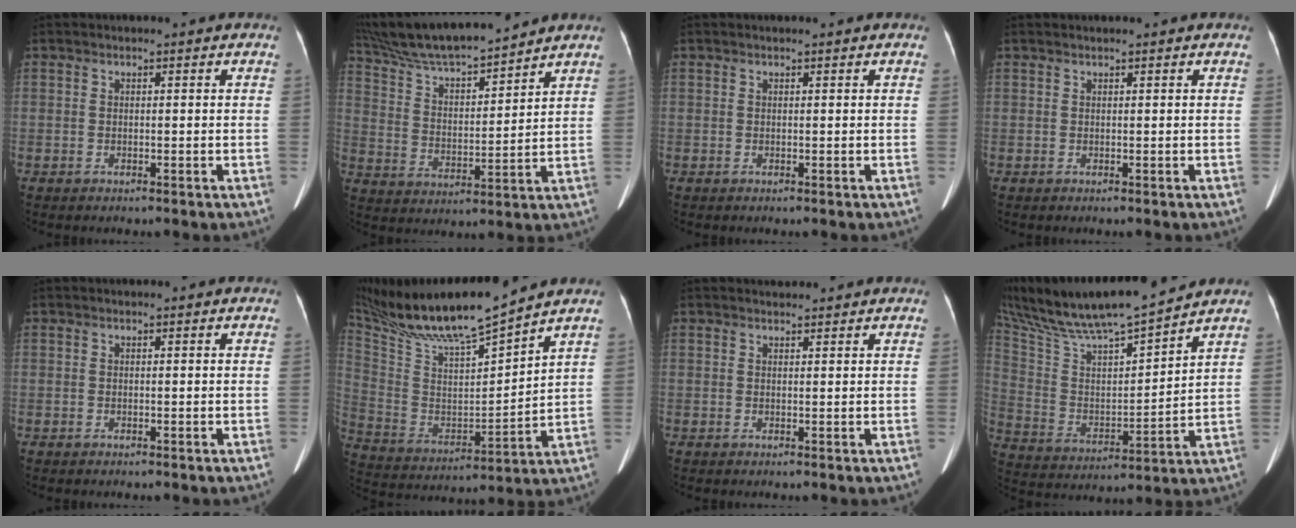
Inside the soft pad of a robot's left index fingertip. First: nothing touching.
{"total": 16.0, "force": [14.5, 1.2, 6.6], "torque": [-0.129, 0.016, 0.262]}
{"total": 0.5, "force": [0.5, 0.0, 0.2], "torque": [-0.003, 0.008, 0.009]}
{"total": 0.6, "force": [0.6, 0.0, 0.2], "torque": [-0.007, 0.012, 0.013]}
{"total": 0.0}
{"total": 19.7, "force": [17.4, 0.3, 9.2], "torque": [-0.183, -0.003, 0.319]}
{"total": 1.5, "force": [1.4, 0.2, 0.0], "torque": [-0.009, 0.012, 0.027]}
{"total": 22.3, "force": [19.5, 1.9, 10.7], "torque": [-0.214, 0.014, 0.342]}